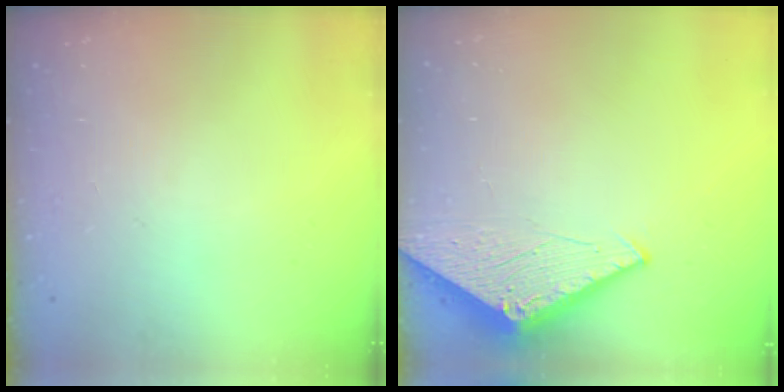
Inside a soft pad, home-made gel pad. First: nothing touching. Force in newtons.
{"total": 2.8, "press": 2.8, "slide": 0.2}